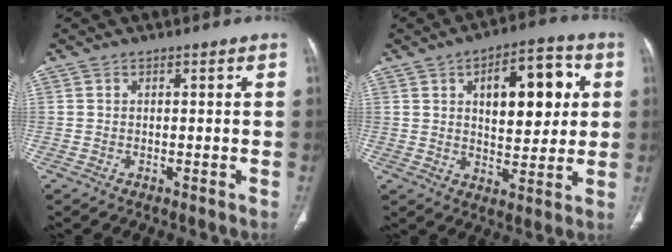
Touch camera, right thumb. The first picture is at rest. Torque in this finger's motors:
{"motor_torque": [0.46, 0.79, 0.46, -0.51, 0.10]}